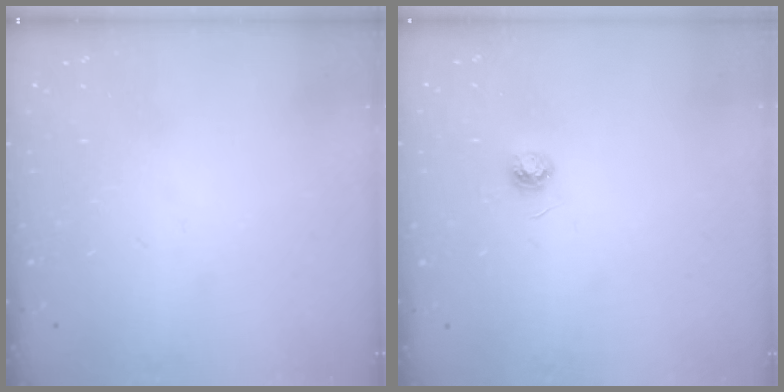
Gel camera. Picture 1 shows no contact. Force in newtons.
{"total": 3.9, "press": 3.9, "slide": 0.4}